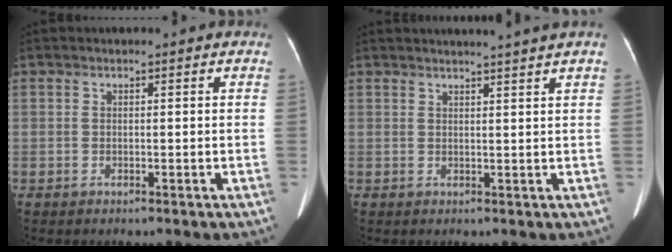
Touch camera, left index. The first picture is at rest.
{"total": 5.5, "force": [4.8, -1.3, 2.3], "torque": [-0.024, 0.010, 0.053]}